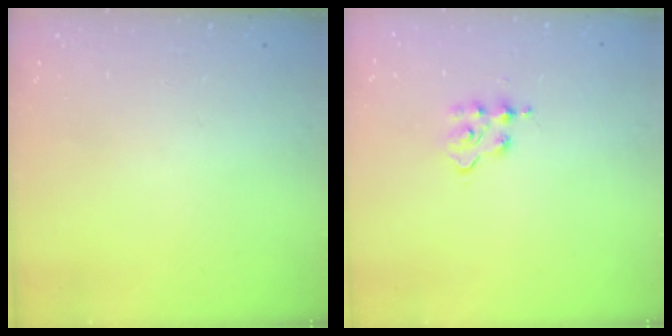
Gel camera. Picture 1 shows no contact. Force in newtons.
{"total": 3.3, "press": 3.3, "slide": 0.4}